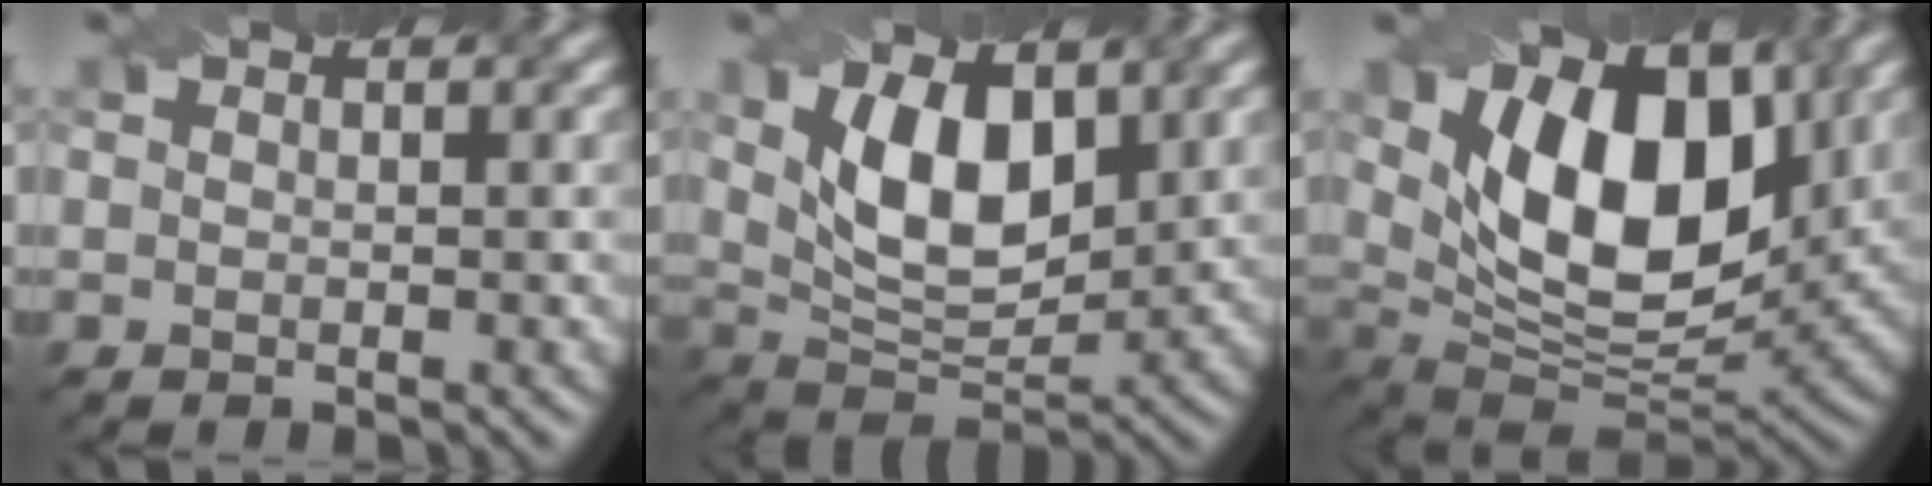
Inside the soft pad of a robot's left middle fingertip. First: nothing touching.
{"total": 8.0, "force": [2.3, 4.2, 6.4], "torque": [-0.120, 0.002, 0.041]}
{"total": 13.2, "force": [4.1, 7.1, 10.4], "torque": [-0.155, 0.004, 0.065]}